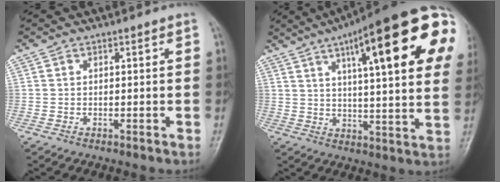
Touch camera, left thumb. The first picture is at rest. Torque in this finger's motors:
{"motor_torque": [2.51, 2.50, 1.93, -0.84, 0.25]}